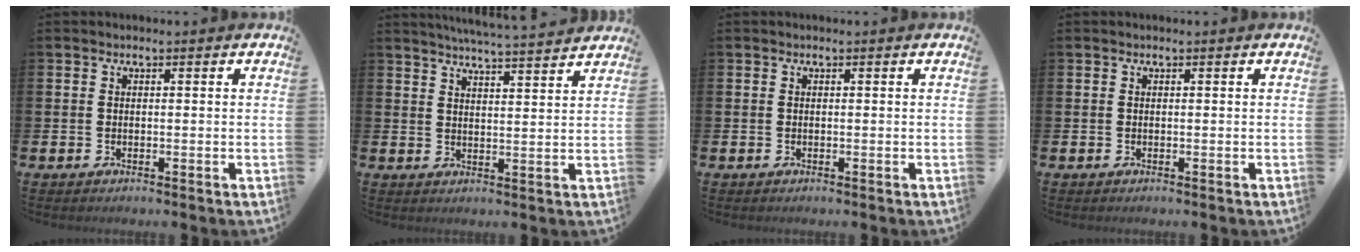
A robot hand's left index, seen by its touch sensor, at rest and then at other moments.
{"total": 5.2, "force": [5.1, -0.6, 1.1], "torque": [-0.032, -0.030, 0.088]}
{"total": 0.0}
{"total": 0.0}